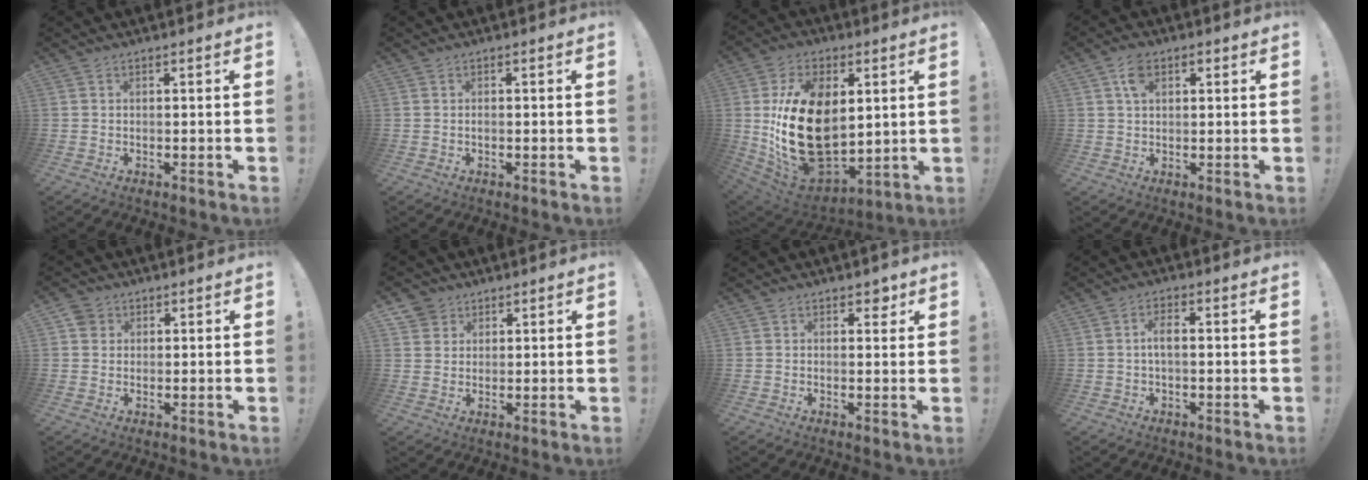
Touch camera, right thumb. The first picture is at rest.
{"total": 0.5, "force": [-0.4, 0.2, 0.2], "torque": [-0.004, 0.000, -0.007]}
{"total": 28.1, "force": [2.2, 18.1, 21.4], "torque": [-0.417, -0.025, 0.052]}
{"total": 5.5, "force": [2.1, 3.5, 3.7], "torque": [-0.055, 0.004, 0.036]}
{"total": 3.7, "force": [1.5, 3.2, 1.0], "torque": [-0.013, 0.000, 0.029]}
{"total": 4.3, "force": [2.6, 3.4, 0.3], "torque": [0.002, -0.016, 0.048]}
{"total": 2.7, "force": [1.6, 1.6, 1.3], "torque": [0.001, -0.010, 0.023]}
{"total": 3.8, "force": [-0.1, 1.3, 3.6], "torque": [-0.073, 0.005, -0.005]}